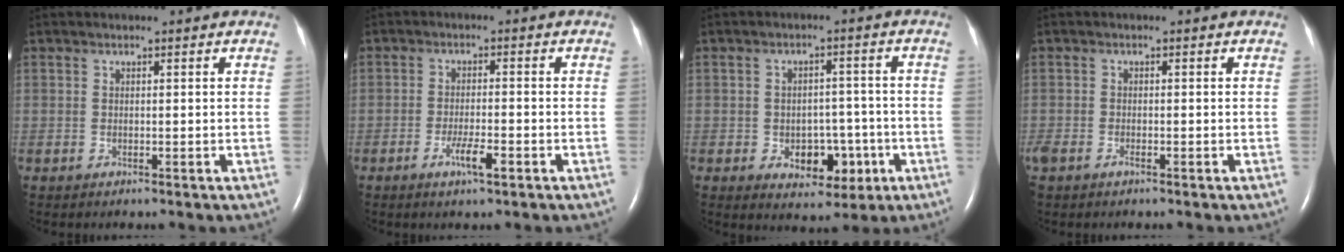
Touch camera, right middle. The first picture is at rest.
{"total": 3.7, "force": [-1.9, 0.5, 3.1], "torque": [-0.060, -0.002, -0.033]}
{"total": 6.8, "force": [-2.3, 4.5, 4.5], "torque": [-0.057, 0.013, -0.021]}
{"total": 3.2, "force": [-2.0, 1.7, 1.9], "torque": [-0.051, -0.006, -0.035]}